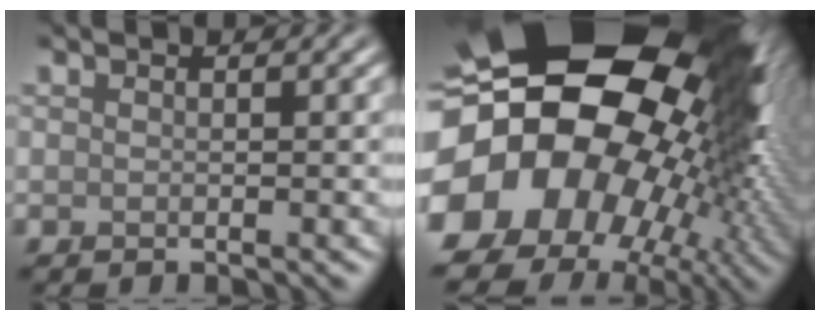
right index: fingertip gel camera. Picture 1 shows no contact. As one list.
[{"total": 23.5, "force": [-0.8, 18.7, 14.2], "torque": [-0.239, -0.024, -0.056]}]